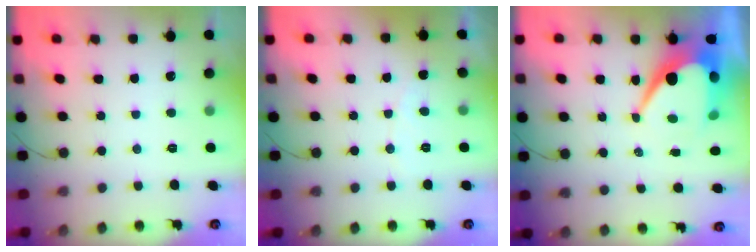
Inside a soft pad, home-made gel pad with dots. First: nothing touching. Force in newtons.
{"total": 3.3, "press": 3.3, "slide": 0.2}
{"total": 12.7, "press": 12.7, "slide": 1.1}